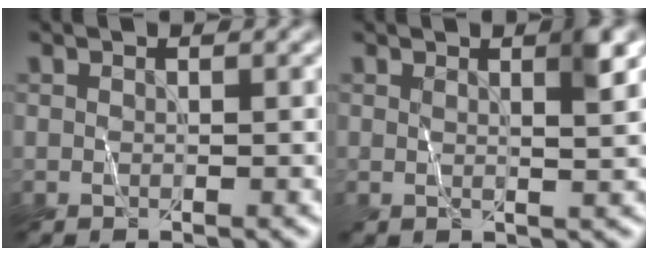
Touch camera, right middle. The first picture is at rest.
{"total": 2.1, "force": [1.0, 0.4, 1.8], "torque": [-0.020, 0.001, 0.016]}